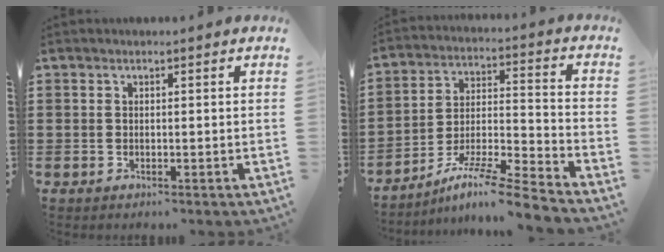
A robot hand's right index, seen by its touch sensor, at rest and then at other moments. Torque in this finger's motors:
{"motor_torque": [1.09, 1.05, 0.13, 0.03]}